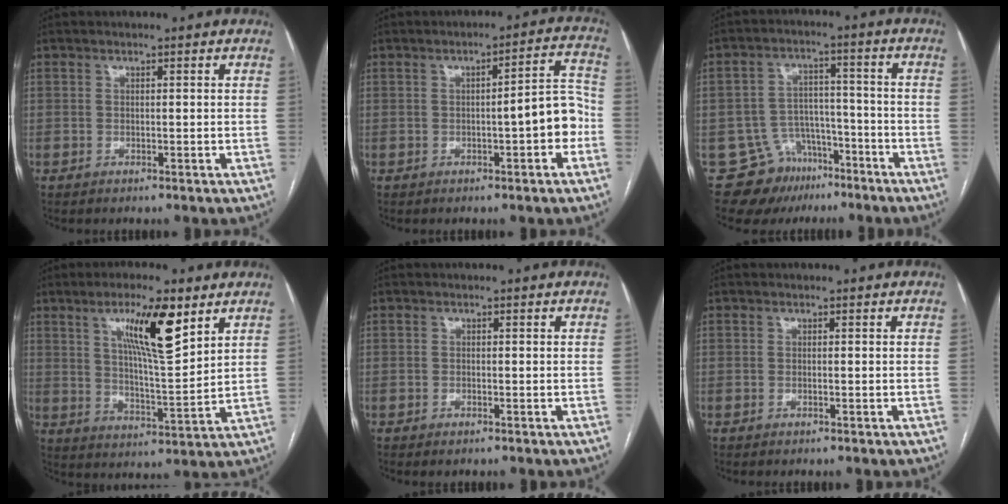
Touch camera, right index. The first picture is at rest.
{"total": 6.8, "force": [-1.7, 1.2, 6.4], "torque": [-0.077, 0.027, -0.024]}
{"total": 9.5, "force": [-6.5, 6.7, 1.1], "torque": [-0.013, 0.048, -0.096]}
{"total": 11.6, "force": [6.0, 1.7, 9.8], "torque": [-0.169, -0.003, 0.101]}
{"total": 0.7, "force": [-0.5, 0.3, 0.4], "torque": [-0.007, -0.001, -0.004]}
{"total": 0.0}